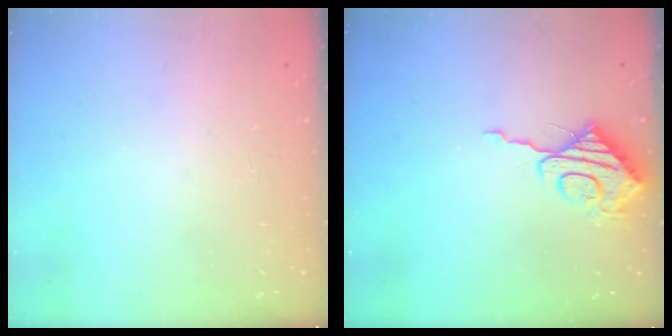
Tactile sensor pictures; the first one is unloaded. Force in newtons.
{"total": 9.5, "press": 9.4, "slide": 0.9}